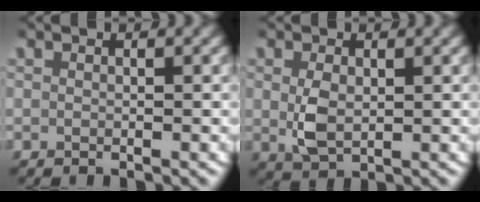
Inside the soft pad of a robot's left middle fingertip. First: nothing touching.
{"total": 3.0, "force": [0.1, 1.9, 2.3], "torque": [-0.057, -0.012, 0.011]}